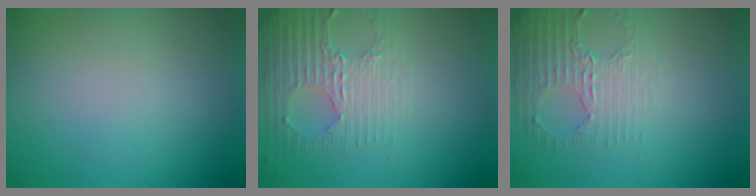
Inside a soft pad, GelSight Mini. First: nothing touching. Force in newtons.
{"total": 2.8, "press": 2.7, "slide": 0.9}
{"total": 2.8, "press": 2.4, "slide": 1.4}